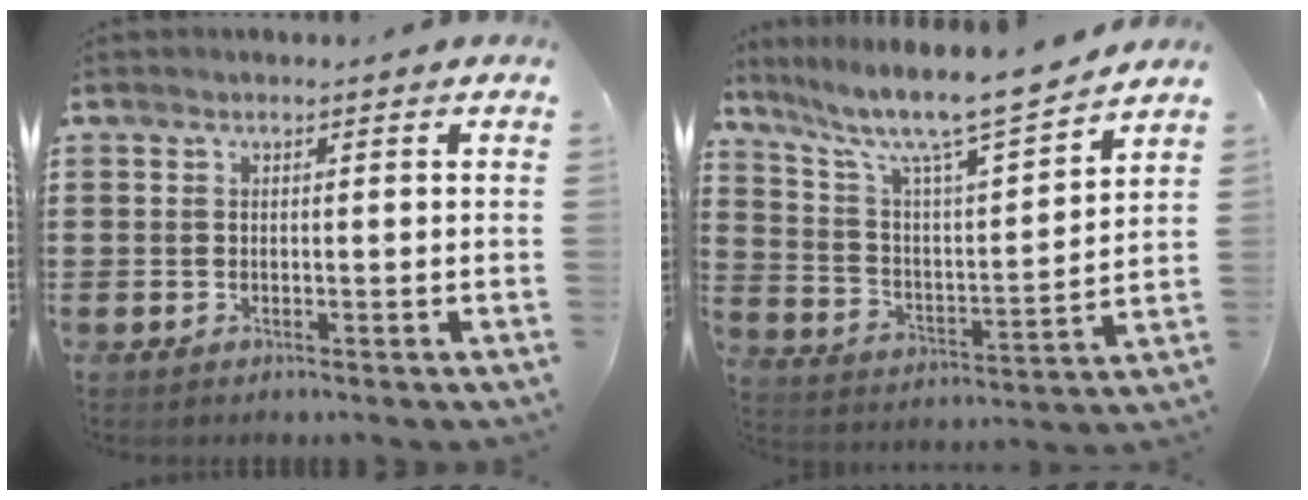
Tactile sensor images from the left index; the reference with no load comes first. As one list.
[{"total": 9.0, "force": [7.6, 0.9, 4.8], "torque": [-0.116, -0.056, 0.121]}]